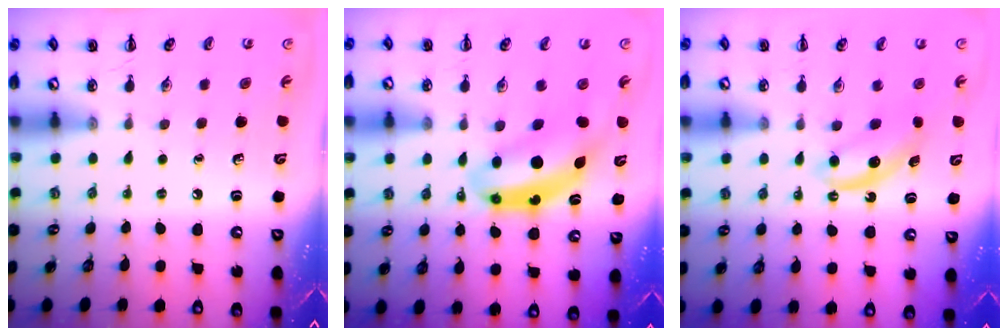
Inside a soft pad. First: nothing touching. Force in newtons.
{"total": 9.9, "press": 9.7, "slide": 2.0}
{"total": 6.2, "press": 6.1, "slide": 0.9}